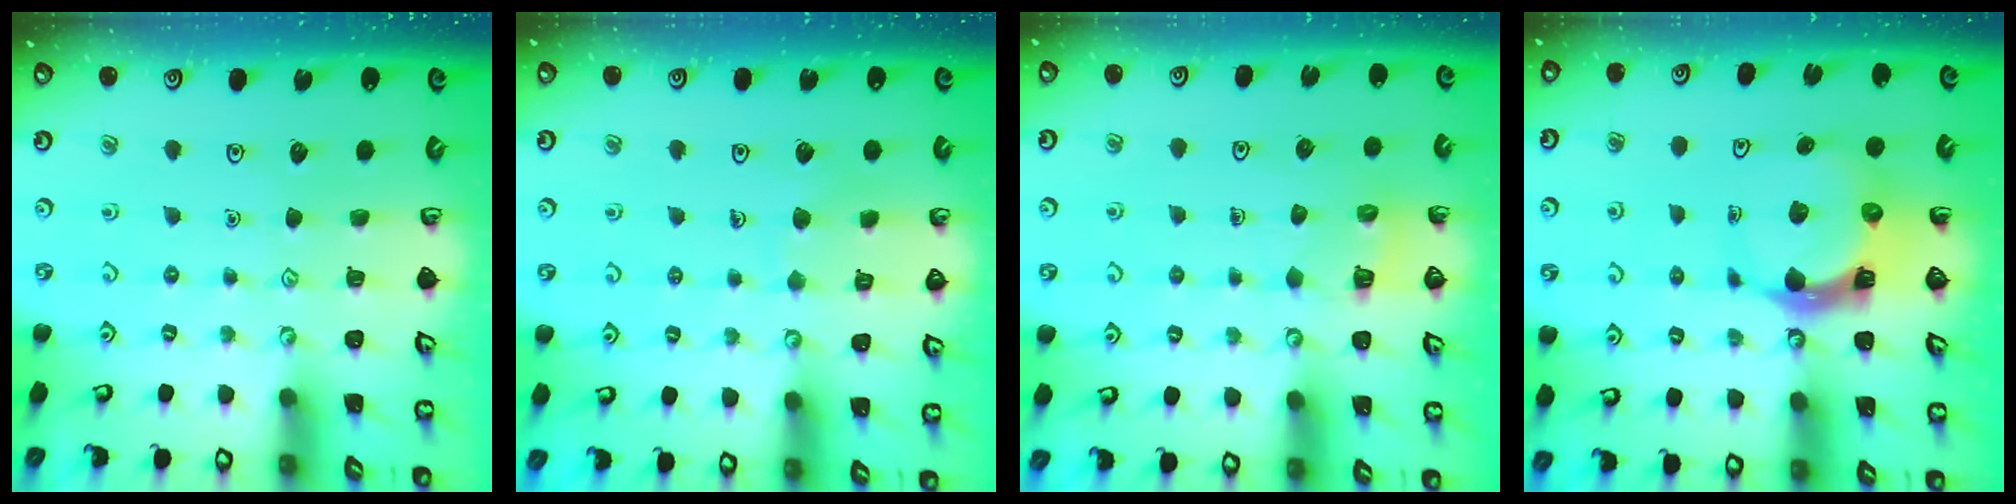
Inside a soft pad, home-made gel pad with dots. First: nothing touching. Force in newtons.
{"total": 6.1, "press": 6.1, "slide": 0.3}
{"total": 2.5, "press": 2.5, "slide": 0.1}
{"total": 7.4, "press": 7.3, "slide": 1.1}